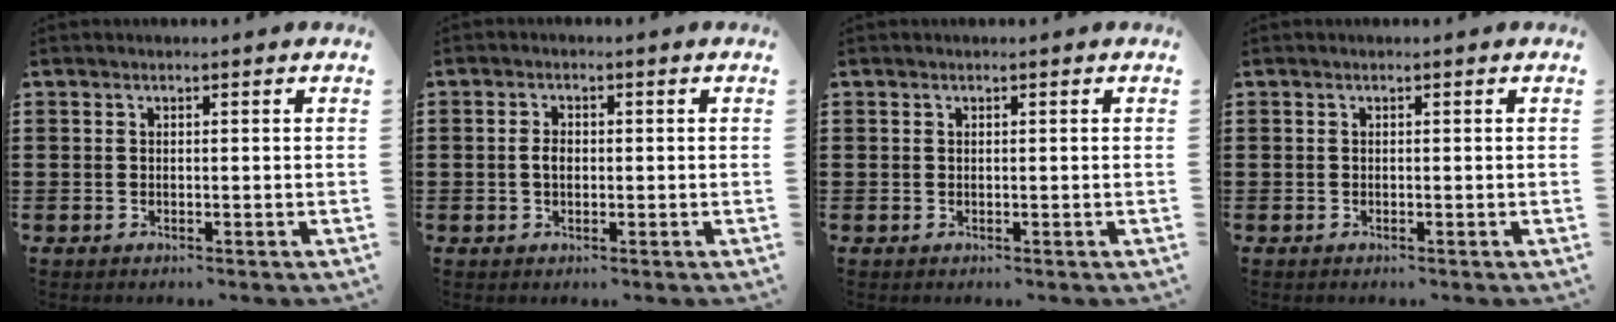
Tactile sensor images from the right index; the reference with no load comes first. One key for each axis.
{"total": 2.1, "fx": -0.1, "fy": 1.3, "fz": 1.7, "tx": -0.034, "ty": 0.007, "tz": -0.004}
{"total": 0.0}
{"total": 0.0}